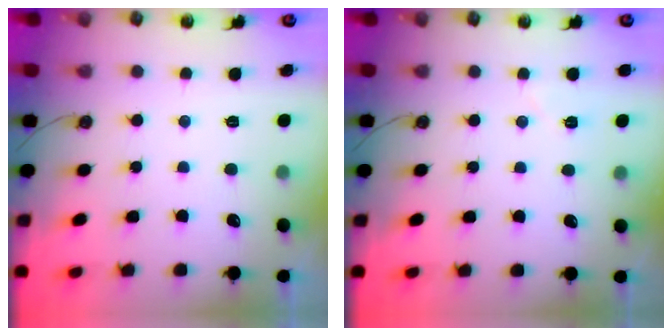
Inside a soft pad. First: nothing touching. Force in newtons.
{"total": 4.3, "press": 3.9, "slide": 1.7}